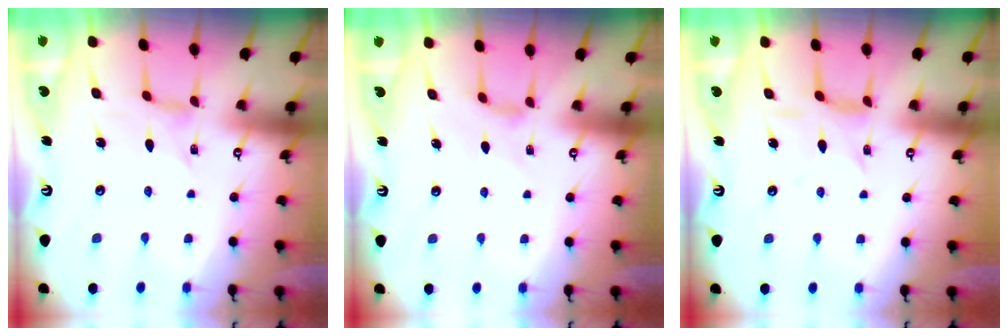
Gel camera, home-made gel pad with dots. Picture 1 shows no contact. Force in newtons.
{"total": 3.9, "press": 3.9, "slide": 0.5}
{"total": 3.7, "press": 3.6, "slide": 0.6}